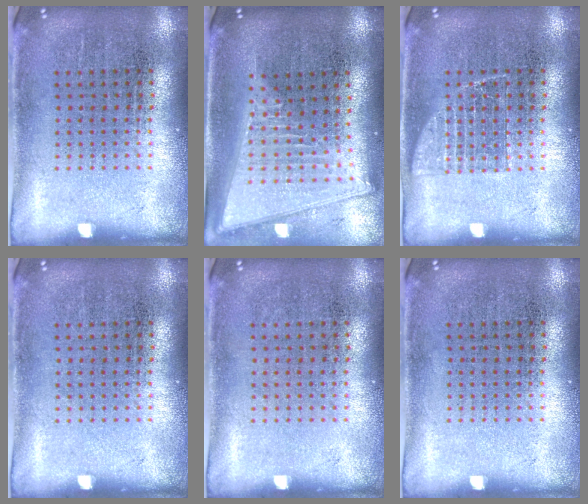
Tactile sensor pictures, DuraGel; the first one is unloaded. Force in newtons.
{"total": 2.2, "press": 1.9, "slide": 1.2}
{"total": 1.6, "press": 1.5, "slide": 0.3}
{"total": 0.0}
{"total": 0.0}
{"total": 0.0}